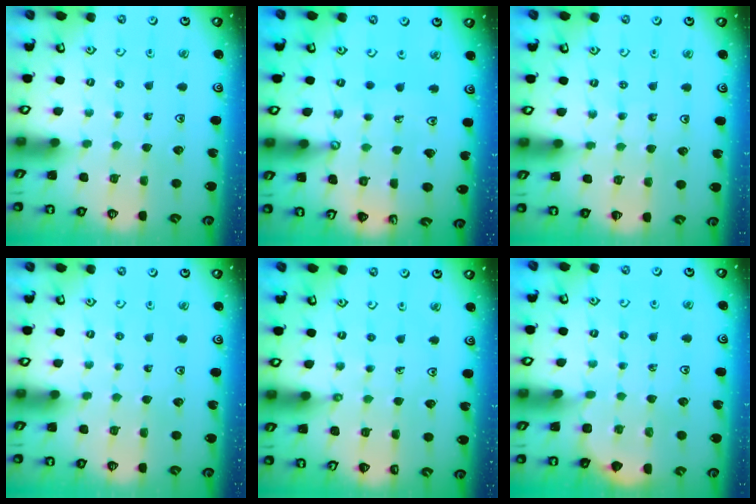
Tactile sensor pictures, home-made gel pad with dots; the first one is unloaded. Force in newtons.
{"total": 11.9, "press": 11.8, "slide": 1.5}
{"total": 3.4, "press": 3.3, "slide": 0.9}
{"total": 0.0}
{"total": 2.7, "press": 2.7, "slide": 0.5}
{"total": 2.3, "press": 2.3, "slide": 0.2}